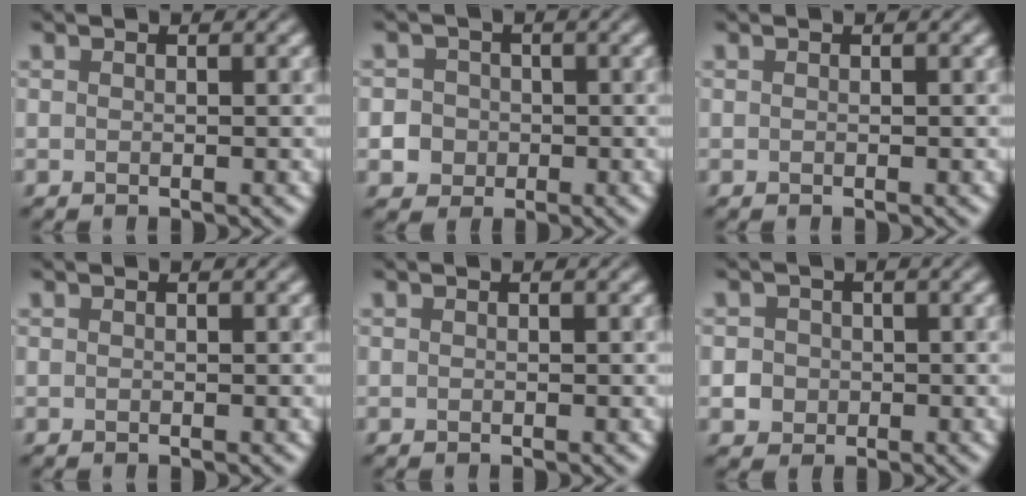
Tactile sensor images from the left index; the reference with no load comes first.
{"total": 5.0, "force": [-0.9, 4.7, 1.3], "torque": [-0.003, 0.015, -0.032]}
{"total": 0.0}
{"total": 0.0}
{"total": 0.0}
{"total": 3.4, "force": [-0.1, 3.3, 1.1], "torque": [0.001, 0.016, -0.017]}